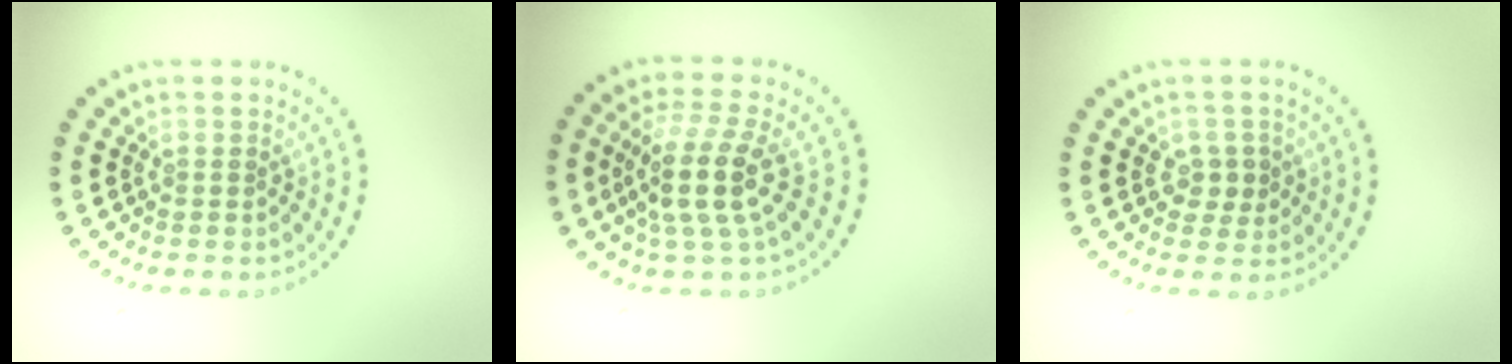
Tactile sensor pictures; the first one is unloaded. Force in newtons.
{"total": 4.3, "press": 3.4, "slide": 2.6}
{"total": 1.7, "press": 1.6, "slide": 0.6}